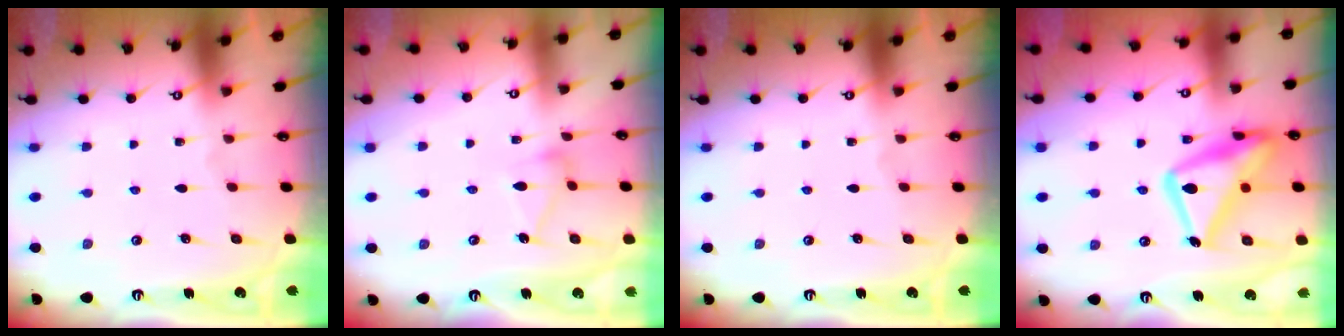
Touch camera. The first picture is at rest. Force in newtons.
{"total": 10.1, "press": 10.1, "slide": 0.4}
{"total": 0.0}
{"total": 20.9, "press": 20.8, "slide": 1.7}